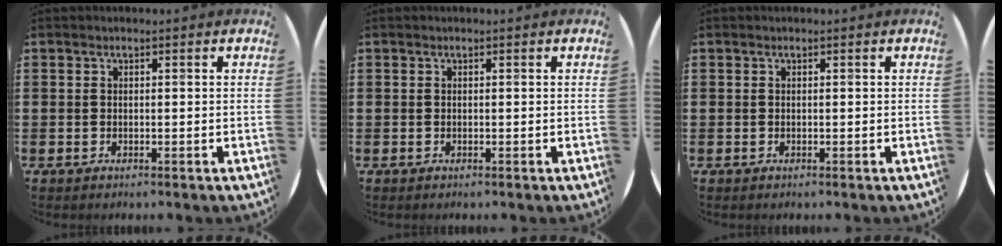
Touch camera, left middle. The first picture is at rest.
{"total": 0.0}
{"total": 0.0}